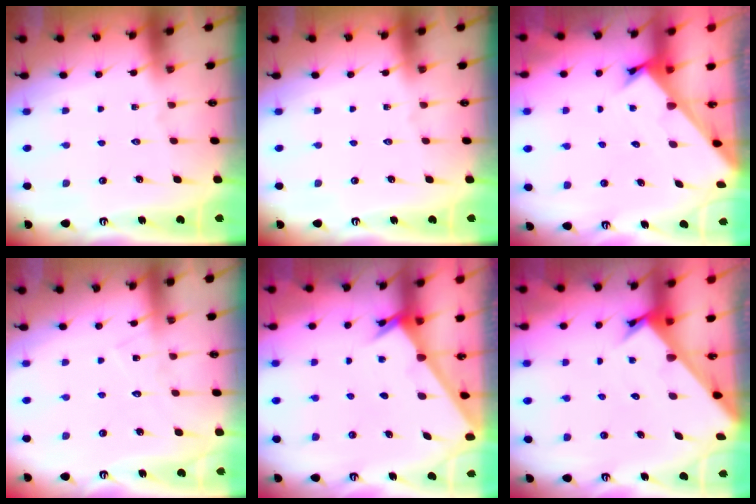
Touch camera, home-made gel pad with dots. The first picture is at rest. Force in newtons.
{"total": 0.0}
{"total": 2.4, "press": 2.4, "slide": 0.2}
{"total": 8.1, "press": 8.0, "slide": 0.3}
{"total": 2.3, "press": 2.3, "slide": 0.2}
{"total": 2.8, "press": 2.8, "slide": 0.1}